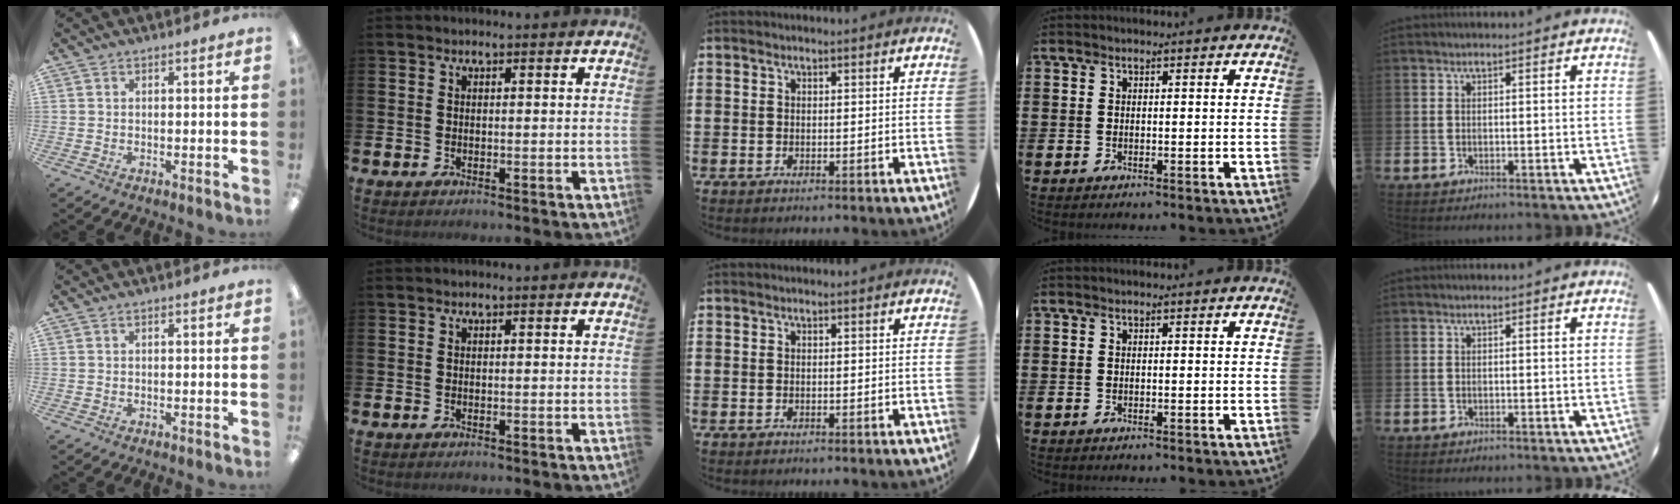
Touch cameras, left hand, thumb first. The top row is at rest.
{}